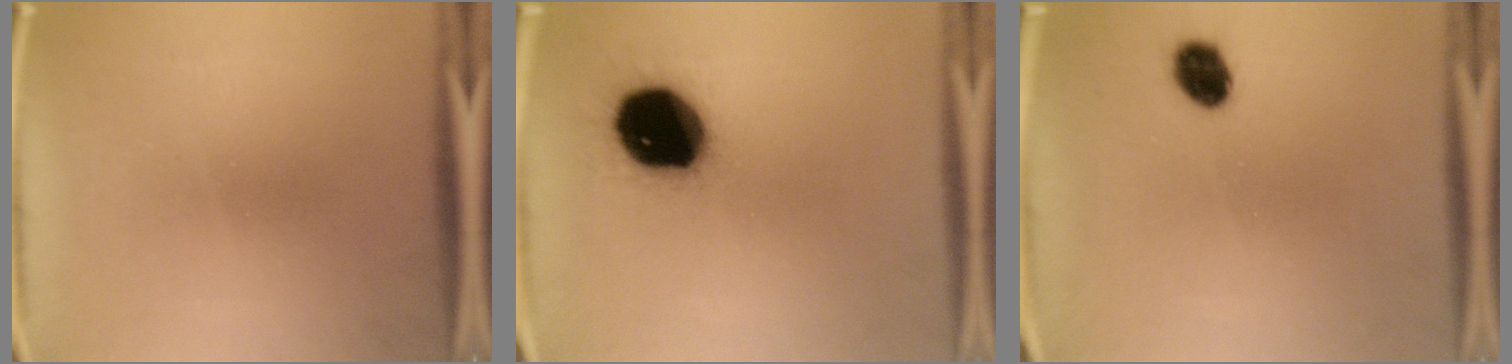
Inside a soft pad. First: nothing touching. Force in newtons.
{"total": 20.1}
{"total": 5.6}